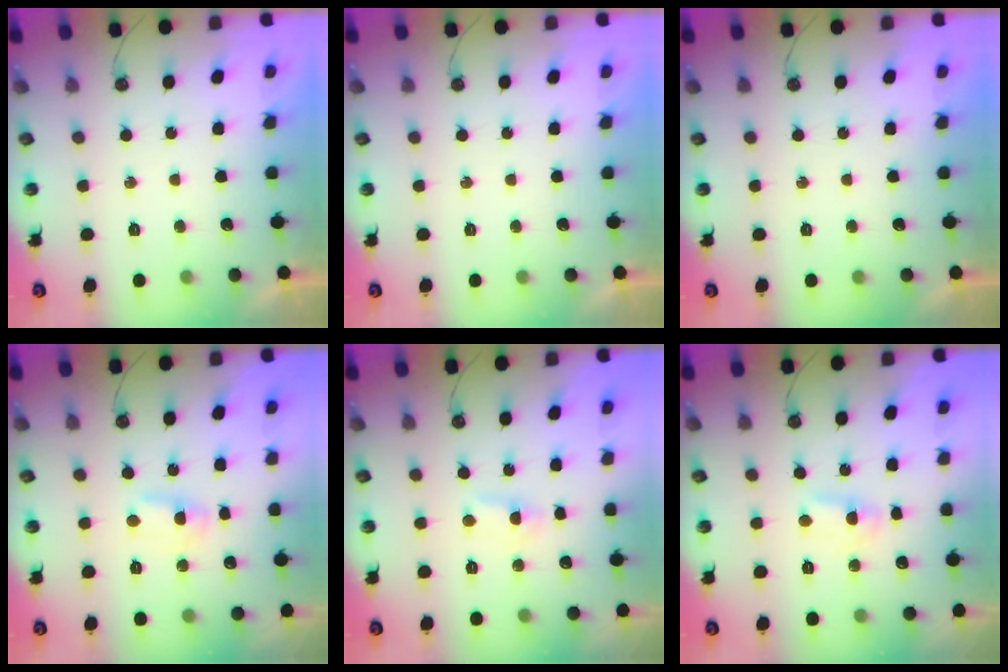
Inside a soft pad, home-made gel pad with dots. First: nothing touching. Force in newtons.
{"total": 0.0}
{"total": 0.0}
{"total": 2.9, "press": 2.9, "slide": 0.4}
{"total": 2.0, "press": 2.0, "slide": 0.3}
{"total": 2.0, "press": 2.0, "slide": 0.3}